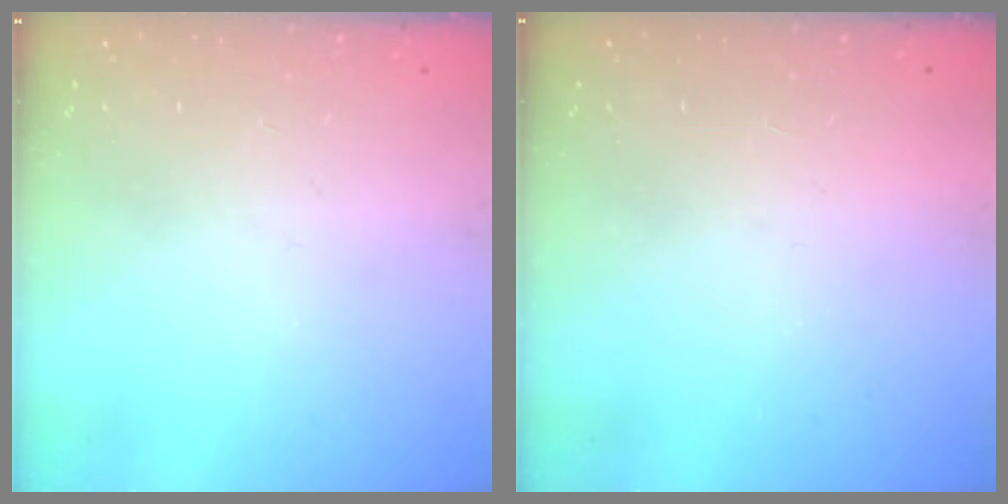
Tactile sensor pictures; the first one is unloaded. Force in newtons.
{"total": 1.5, "press": 1.5, "slide": 0.1}